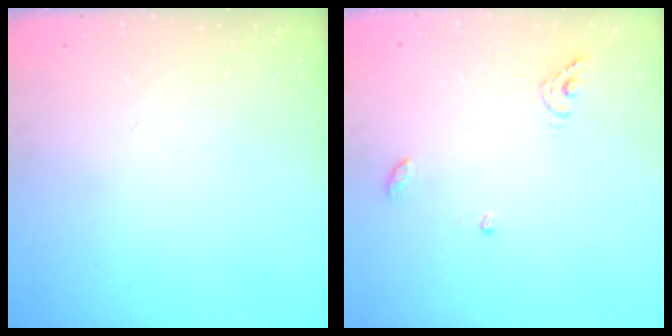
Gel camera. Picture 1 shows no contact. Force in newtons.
{"total": 6.8, "press": 6.8, "slide": 0.5}